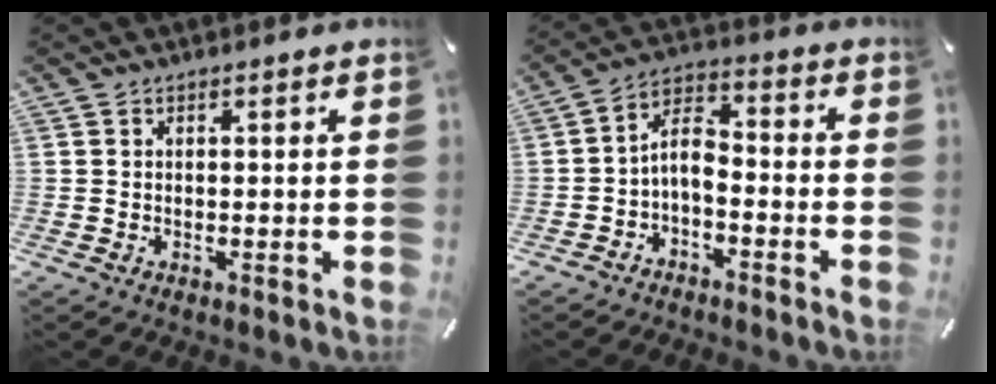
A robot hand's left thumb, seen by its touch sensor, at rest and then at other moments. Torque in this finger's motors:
{"motor_torque": [0.44, 1.92, 0.26, -0.02, 0.01]}